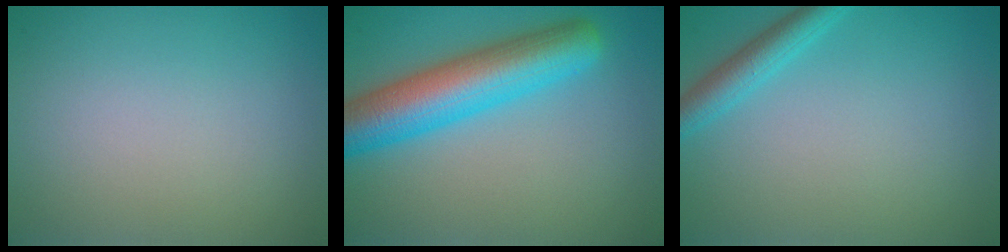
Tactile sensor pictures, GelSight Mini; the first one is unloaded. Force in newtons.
{"total": 8.1, "press": 8.1, "slide": 0.3}
{"total": 2.7, "press": 2.7, "slide": 0.2}